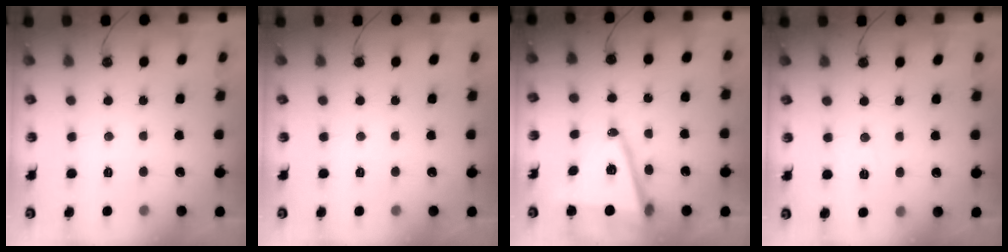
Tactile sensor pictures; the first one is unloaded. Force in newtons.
{"total": 0.0}
{"total": 13.8, "press": 13.2, "slide": 4.0}
{"total": 5.2, "press": 4.5, "slide": 2.6}